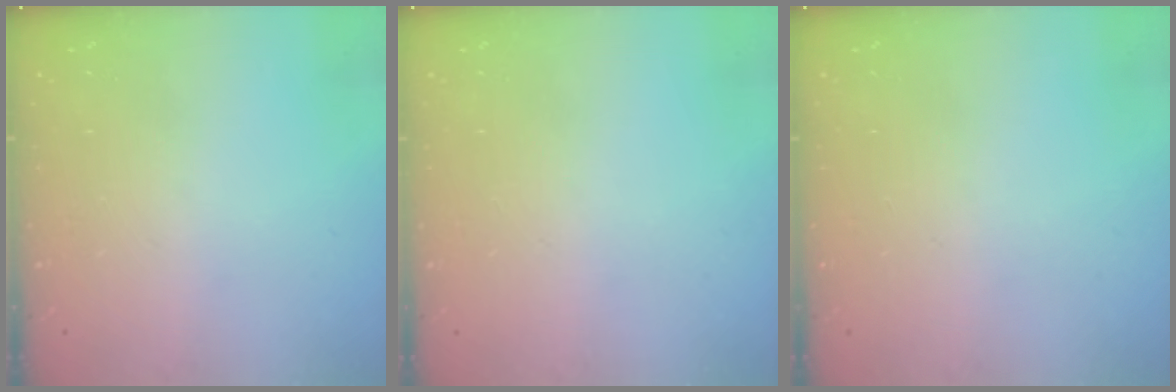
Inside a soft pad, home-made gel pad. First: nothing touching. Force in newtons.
{"total": 0.0}
{"total": 0.0}